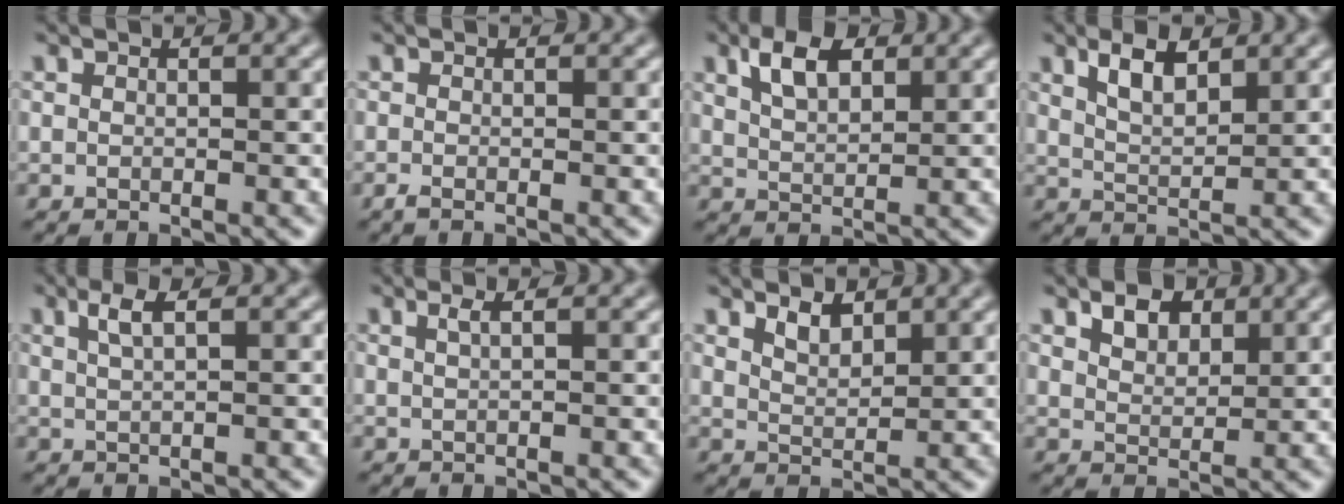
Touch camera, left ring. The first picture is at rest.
{"total": 0.8, "force": [-0.5, 0.1, 0.6], "torque": [-0.012, -0.005, -0.011]}
{"total": 3.6, "force": [2.0, 1.8, 2.4], "torque": [-0.050, 0.005, 0.038]}
{"total": 3.1, "force": [2.0, 1.2, 2.1], "torque": [-0.043, 0.000, 0.038]}
{"total": 2.2, "force": [1.1, 0.6, 1.8], "torque": [-0.031, 0.002, 0.018]}
{"total": 1.3, "force": [0.6, 0.4, 1.1], "torque": [-0.014, 0.001, 0.006]}
{"total": 2.0, "force": [1.6, 0.8, 1.0], "torque": [-0.021, -0.003, 0.032]}
{"total": 2.6, "force": [1.7, 1.4, 1.3], "torque": [-0.027, 0.002, 0.029]}